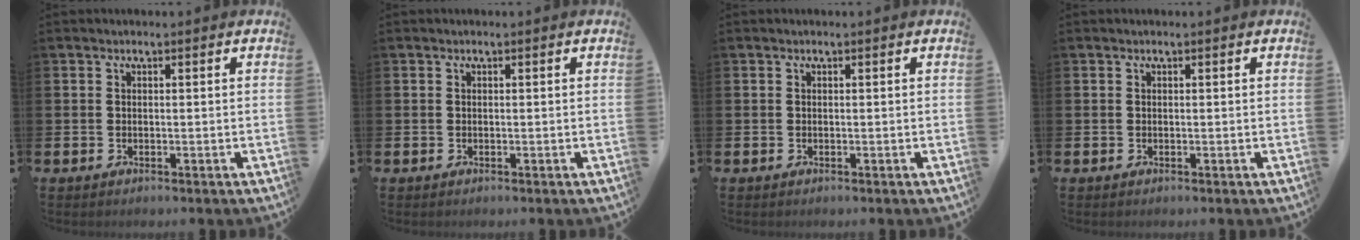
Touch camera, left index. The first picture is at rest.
{"total": 0.0}
{"total": 0.0}
{"total": 0.0}